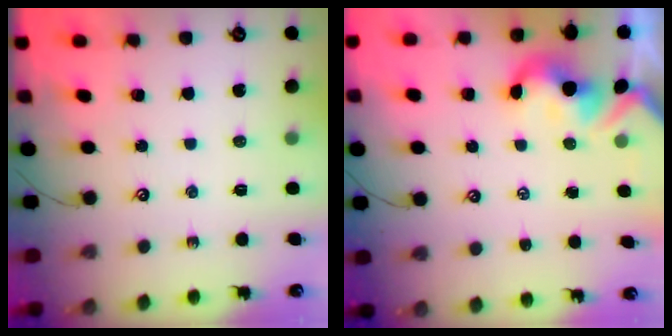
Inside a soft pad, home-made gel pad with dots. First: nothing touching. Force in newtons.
{"total": 2.6, "press": 2.6, "slide": 0.5}